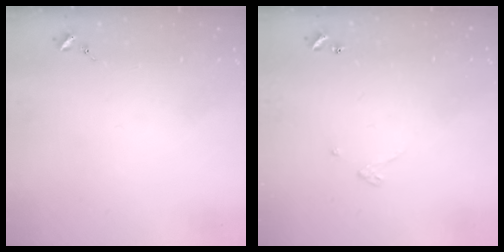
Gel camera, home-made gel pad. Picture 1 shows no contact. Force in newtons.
{"total": 2.4, "press": 2.4, "slide": 0.2}